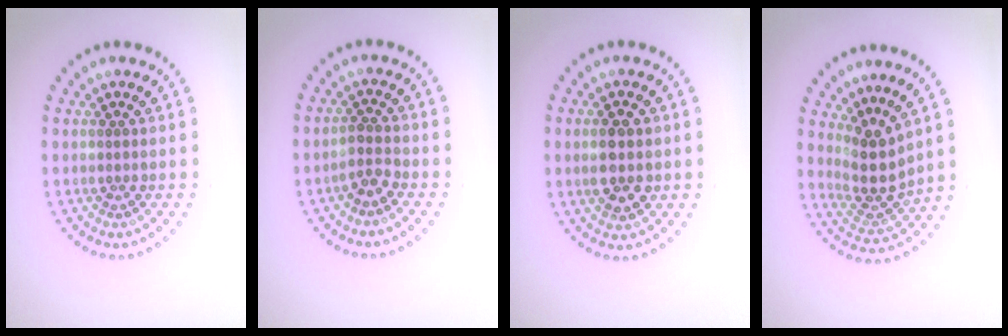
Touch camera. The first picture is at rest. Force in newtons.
{"total": 1.3, "press": 1.2, "slide": 0.6}
{"total": 3.5, "press": 3.5, "slide": 0.2}
{"total": 3.6, "press": 2.7, "slide": 2.4}